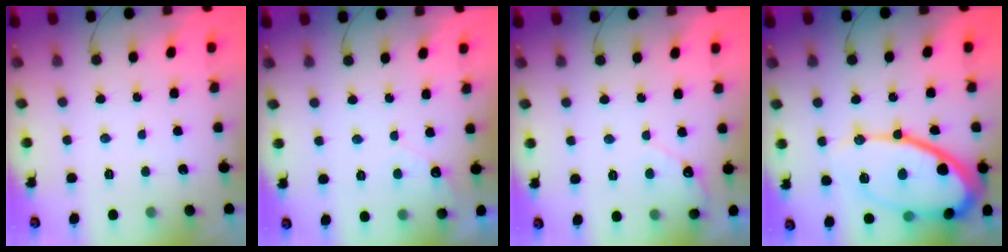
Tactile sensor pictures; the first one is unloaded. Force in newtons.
{"total": 3.1, "press": 3.1, "slide": 0.1}
{"total": 5.7, "press": 5.7, "slide": 0.4}
{"total": 20.7, "press": 20.5, "slide": 2.1}